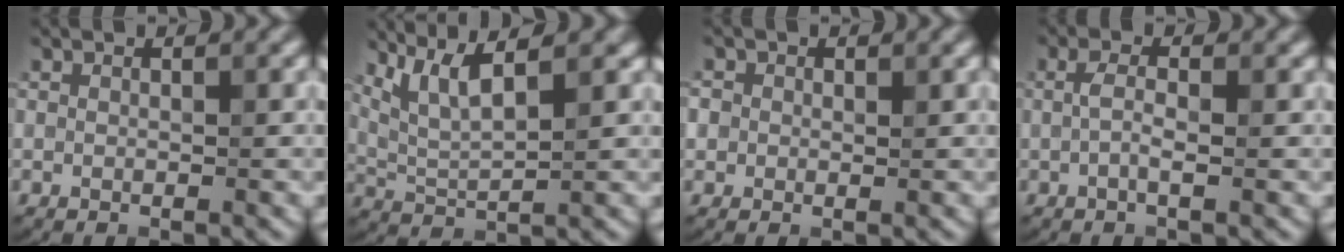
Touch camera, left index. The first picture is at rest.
{"total": 5.1, "force": [3.2, 1.4, 3.7], "torque": [-0.072, 0.008, 0.061]}
{"total": 1.8, "force": [0.5, 1.7, 0.6], "torque": [-0.005, 0.007, 0.001]}
{"total": 1.7, "force": [-0.1, 0.5, 1.6], "torque": [-0.036, 0.002, -0.007]}